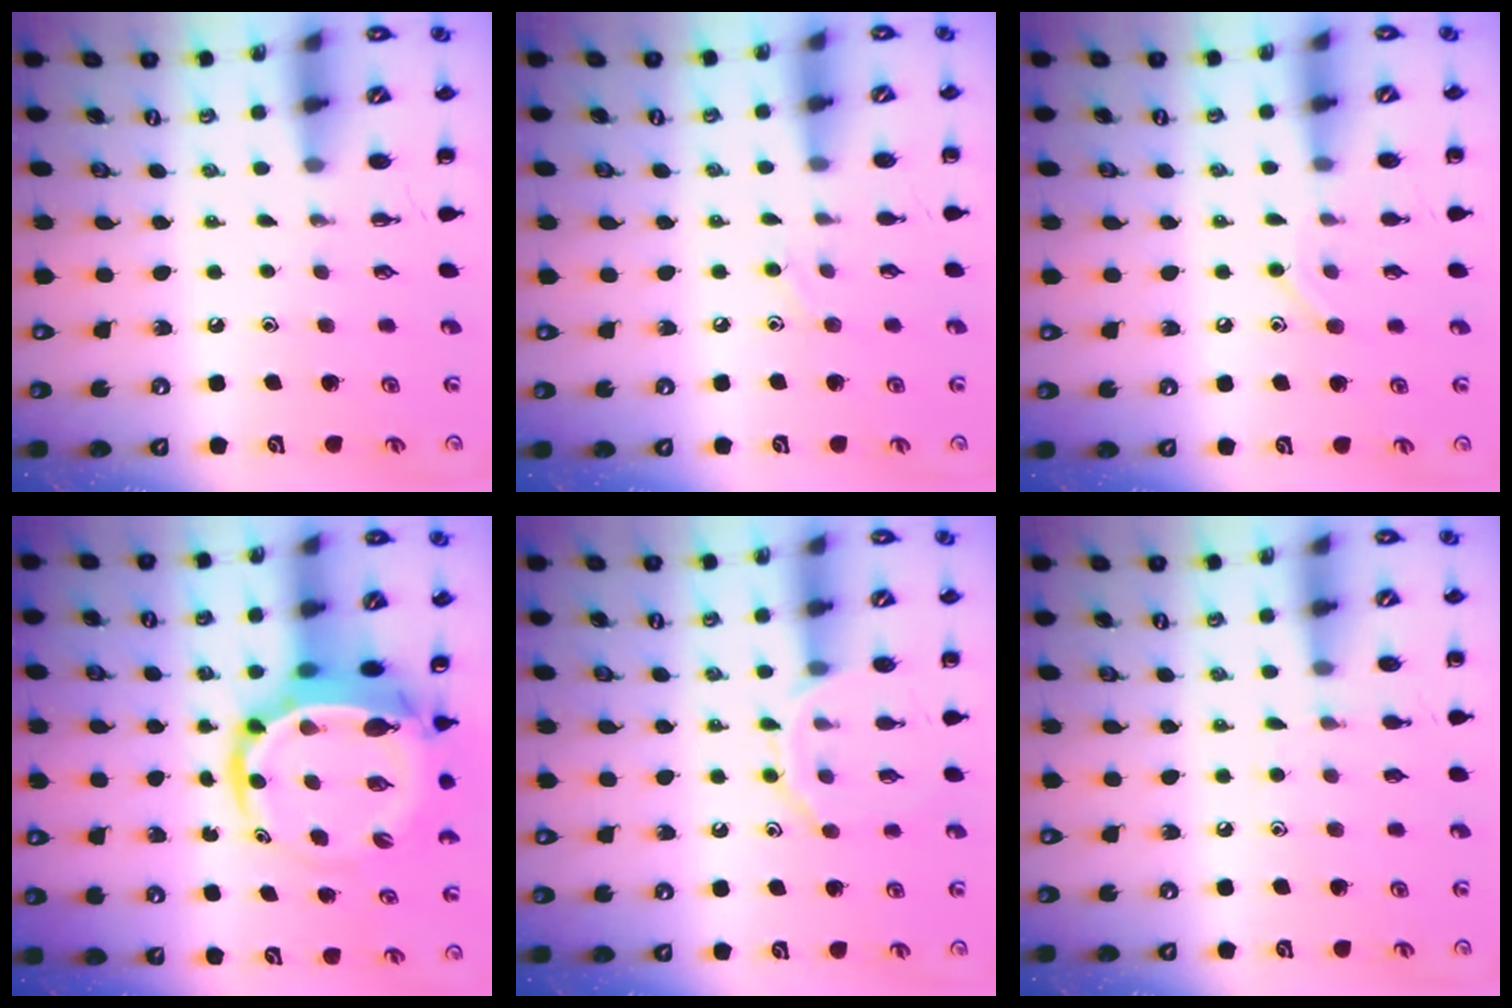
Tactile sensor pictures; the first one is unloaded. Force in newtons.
{"total": 4.8, "press": 4.5, "slide": 1.6}
{"total": 7.3, "press": 7.0, "slide": 2.2}
{"total": 9.1, "press": 8.7, "slide": 2.5}
{"total": 10.2, "press": 10.1, "slide": 0.6}
{"total": 3.7, "press": 3.5, "slide": 1.4}